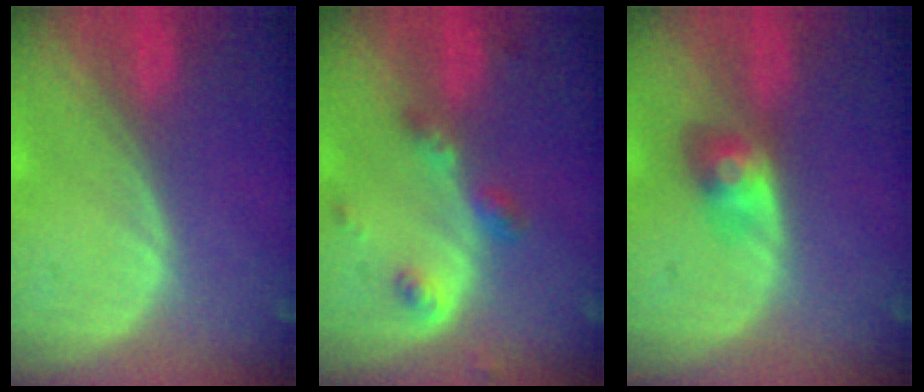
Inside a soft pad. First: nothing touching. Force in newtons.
{"total": 4.5, "press": 4.0, "slide": 2.0}
{"total": 3.5, "press": 3.5, "slide": 0.3}